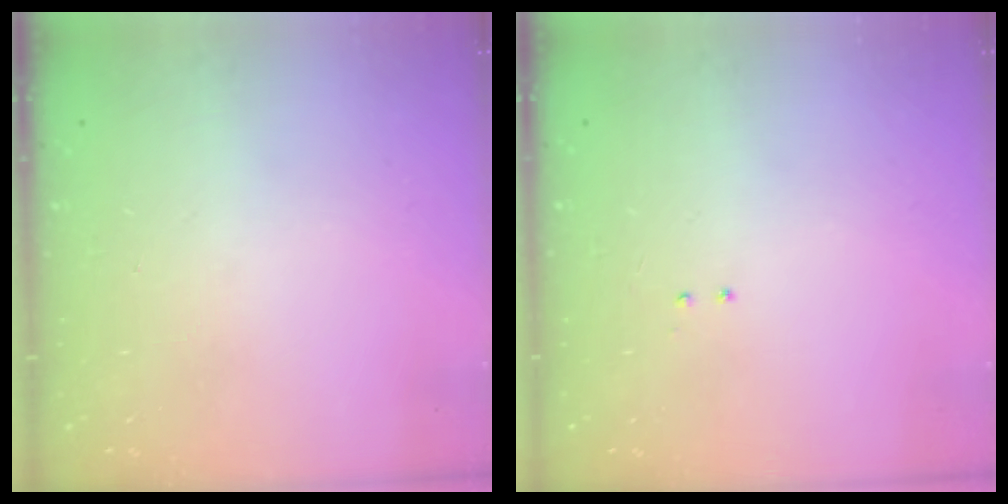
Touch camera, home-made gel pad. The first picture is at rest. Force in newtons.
{"total": 2.0, "press": 2.0, "slide": 0.4}